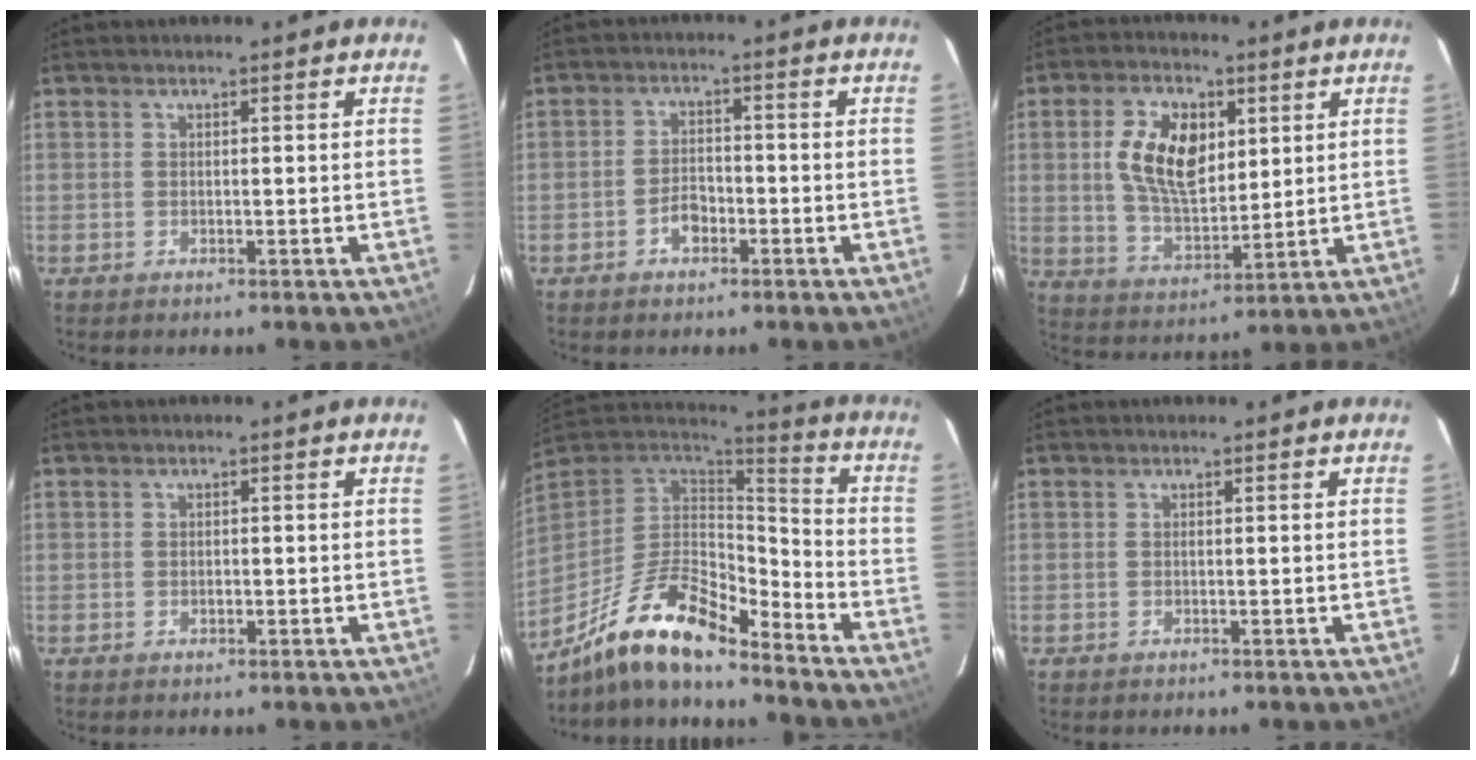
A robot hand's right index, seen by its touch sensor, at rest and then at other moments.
{"total": 3.7, "force": [-2.0, 2.3, 2.0], "torque": [-0.042, 0.008, -0.033]}
{"total": 12.8, "force": [3.4, 7.3, 10.0], "torque": [-0.184, 0.013, 0.073]}
{"total": 0.9, "force": [-0.2, 0.8, 0.4], "torque": [-0.006, 0.001, -0.003]}
{"total": 17.8, "force": [-13.1, 5.0, 11.0], "torque": [-0.224, -0.014, -0.248]}
{"total": 0.0}